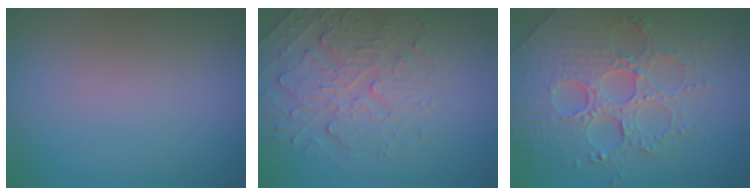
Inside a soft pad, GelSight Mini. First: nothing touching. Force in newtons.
{"total": 4.9, "press": 3.7, "slide": 3.2}
{"total": 7.9, "press": 6.0, "slide": 5.1}